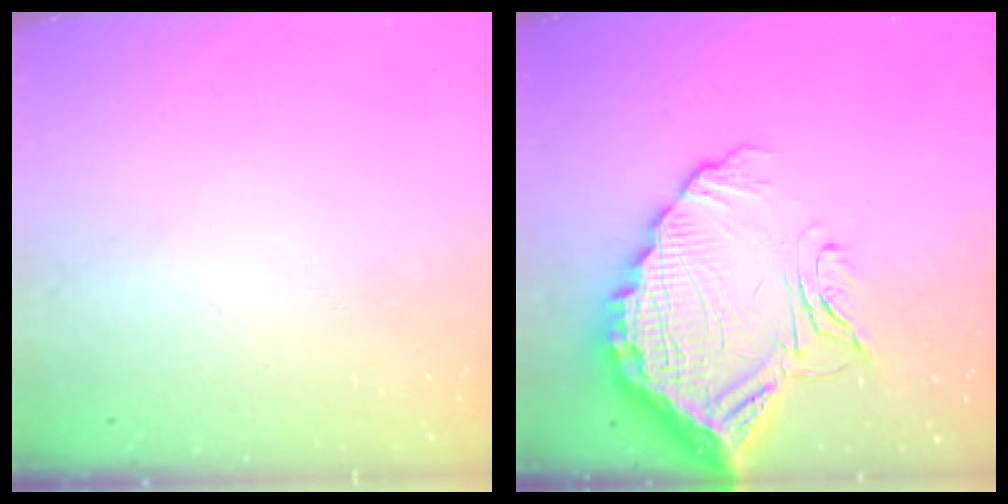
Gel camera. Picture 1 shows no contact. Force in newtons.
{"total": 18.6, "press": 18.6, "slide": 1.7}